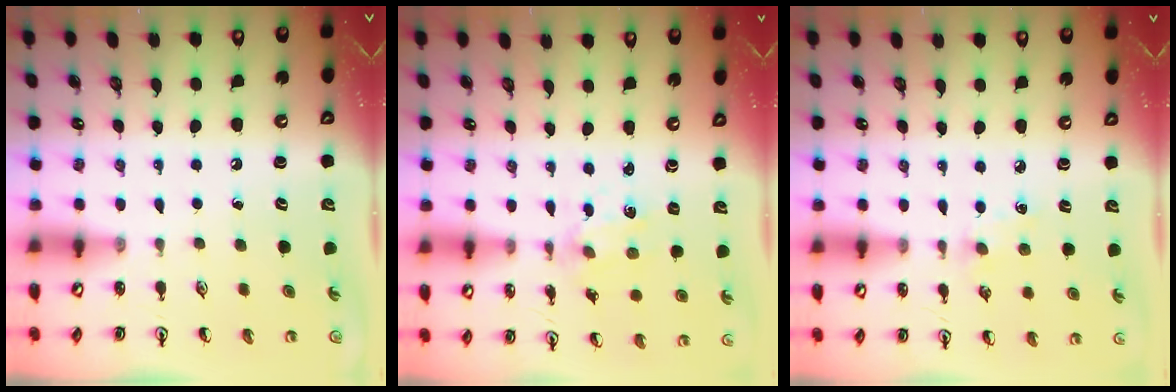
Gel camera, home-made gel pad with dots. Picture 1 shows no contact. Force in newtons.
{"total": 1.3, "press": 1.3, "slide": 0.3}
{"total": 4.5, "press": 4.4, "slide": 0.5}